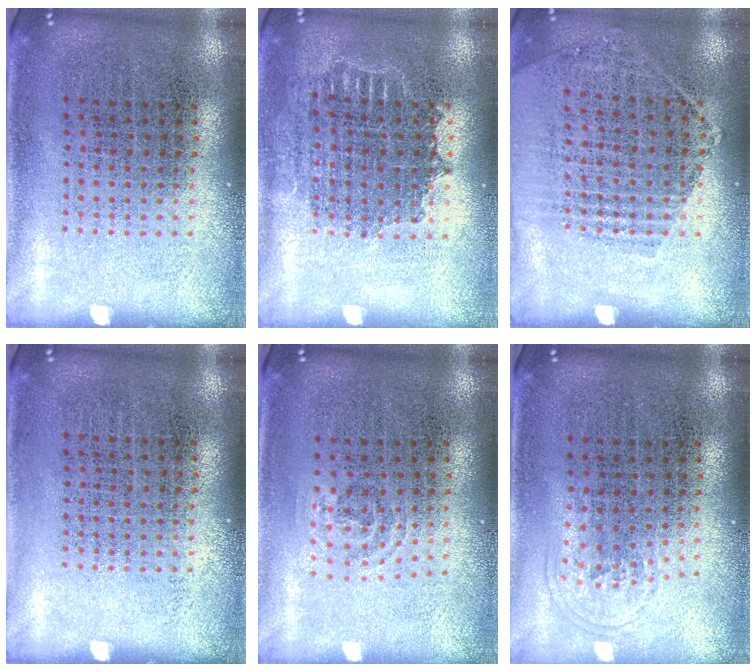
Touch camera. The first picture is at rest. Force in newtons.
{"total": 1.2, "press": 1.1, "slide": 0.5}
{"total": 1.2, "press": 1.1, "slide": 0.5}
{"total": 0.0}
{"total": 0.9, "press": 0.6, "slide": 0.6}
{"total": 0.9, "press": 0.7, "slide": 0.7}